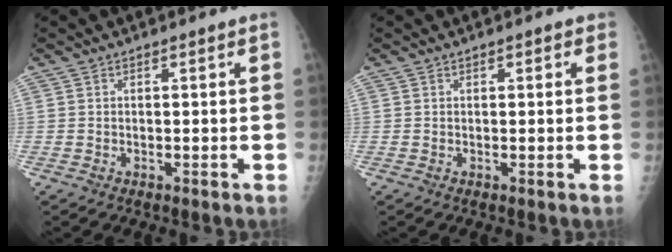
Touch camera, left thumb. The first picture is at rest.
{"total": 1.4, "force": [0.7, 0.8, 0.9], "torque": [0.000, 0.001, 0.005]}